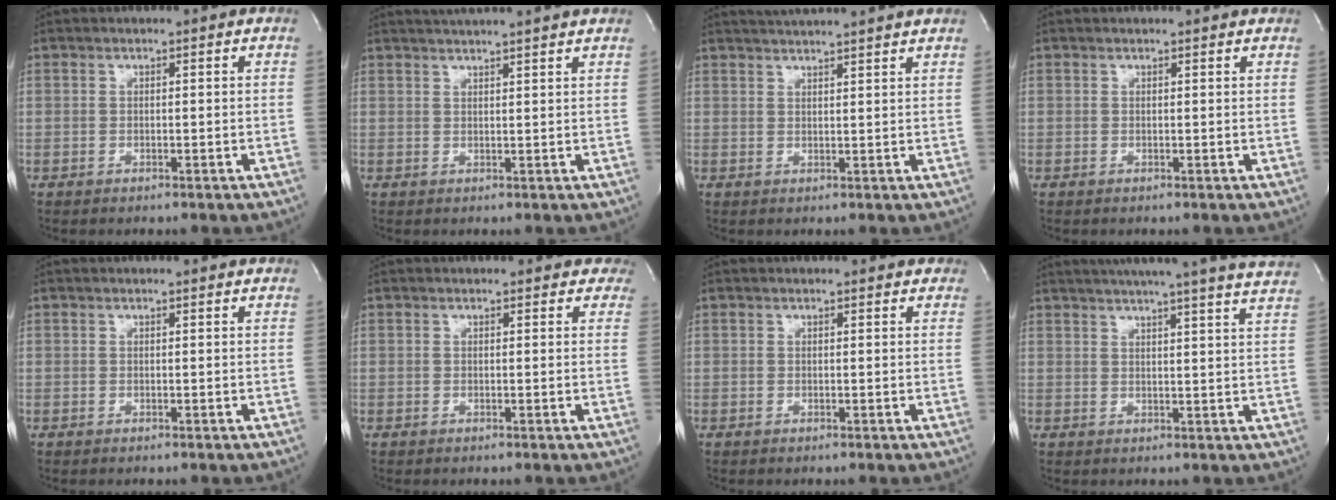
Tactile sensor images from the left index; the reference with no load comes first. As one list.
[{"total": 8.4, "force": [7.6, -0.6, 3.6], "torque": [-0.059, 0.027, 0.096]}, {"total": 9.2, "force": [8.5, -0.5, 3.4], "torque": [-0.061, 0.025, 0.111]}, {"total": 2.2, "force": [2.1, 0.4, 0.3], "torque": [-0.015, 0.006, 0.017]}, {"total": 1.6, "force": [1.5, 0.3, 0.2], "torque": [-0.014, 0.006, 0.012]}, {"total": 5.6, "force": [4.9, 2.6, 0.9], "torque": [0.020, 0.001, 0.031]}, {"total": 3.8, "force": [3.5, 1.4, 0.9], "torque": [-0.006, 0.007, 0.026]}, {"total": 23.6, "force": [21.3, -0.2, 10.2], "torque": [-0.160, -0.026, 0.256]}]